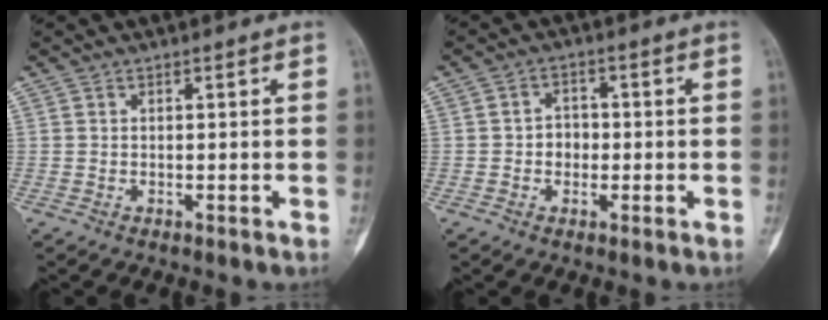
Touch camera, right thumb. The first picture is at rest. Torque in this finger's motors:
{"motor_torque": [-0.10, -0.30, -0.68, -0.29, -0.14]}